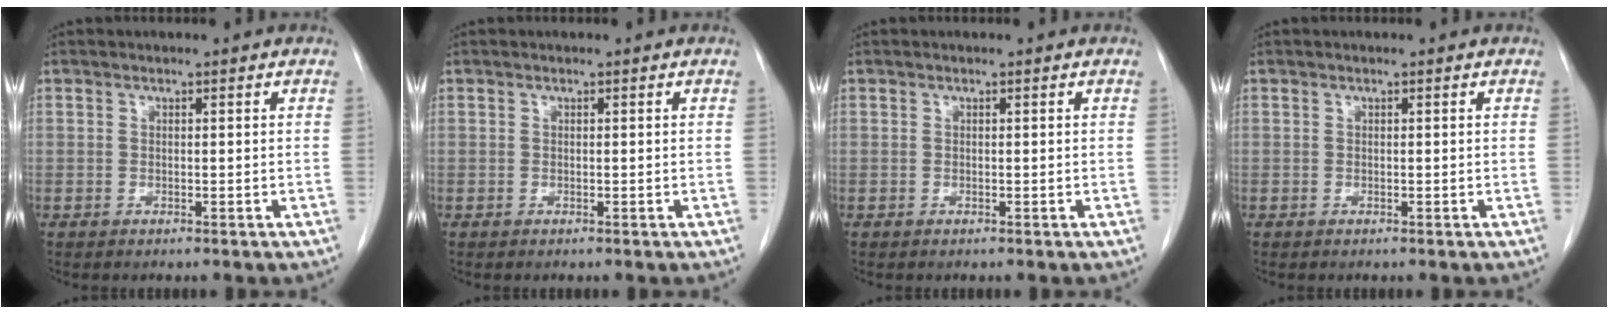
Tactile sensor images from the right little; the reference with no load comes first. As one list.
[{"total": 0.0}, {"total": 0.0}, {"total": 0.0}]